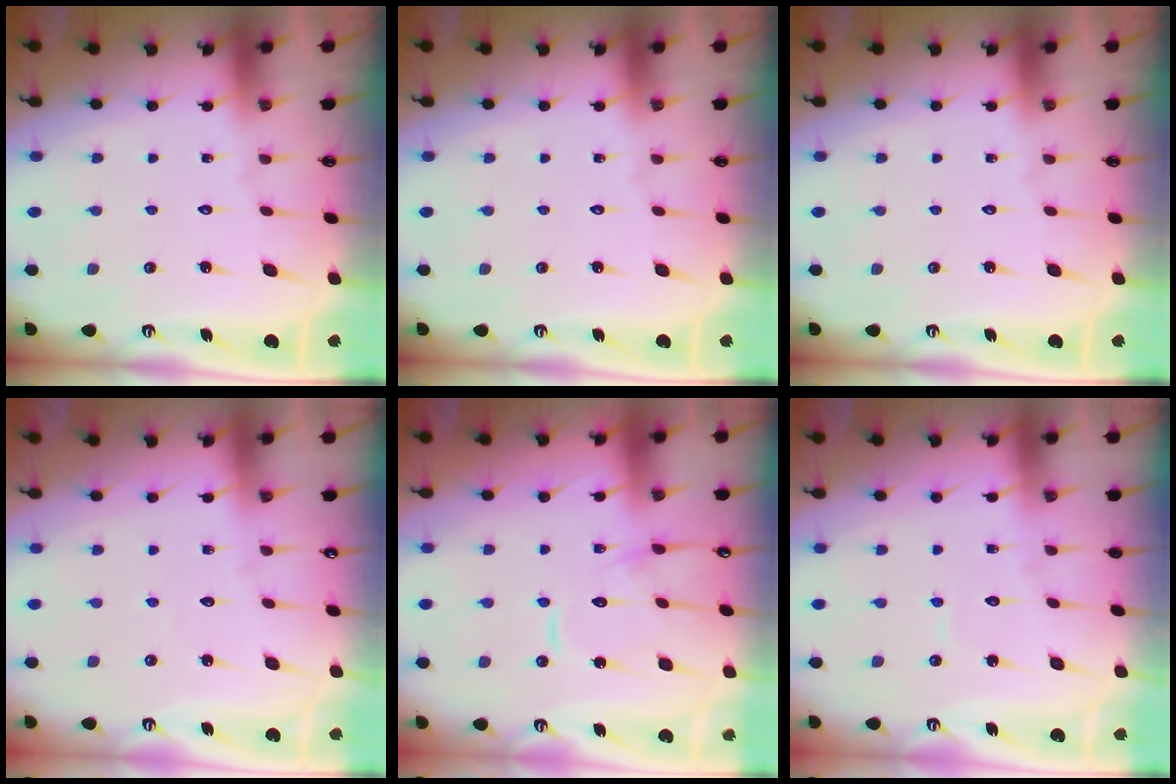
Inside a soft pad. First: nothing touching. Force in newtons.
{"total": 0.0}
{"total": 0.0}
{"total": 2.4, "press": 2.4, "slide": 0.2}
{"total": 11.4, "press": 11.4, "slide": 0.6}
{"total": 4.3, "press": 4.3, "slide": 0.5}